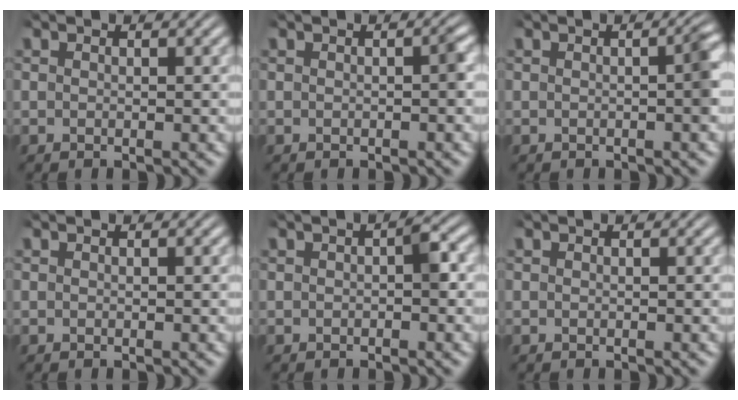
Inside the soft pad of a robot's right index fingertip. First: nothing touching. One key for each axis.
{"total": 0.8, "fx": -0.2, "fy": 0.0, "fz": 0.8, "tx": -0.007, "ty": 0.004, "tz": -0.005}
{"total": 2.1, "fx": -0.2, "fy": 0.2, "fz": 2.1, "tx": -0.018, "ty": 0.009, "tz": -0.006}
{"total": 0.0}
{"total": 1.2, "fx": -0.1, "fy": 0.1, "fz": 1.2, "tx": -0.017, "ty": 0.000, "tz": 0.000}
{"total": 0.0}